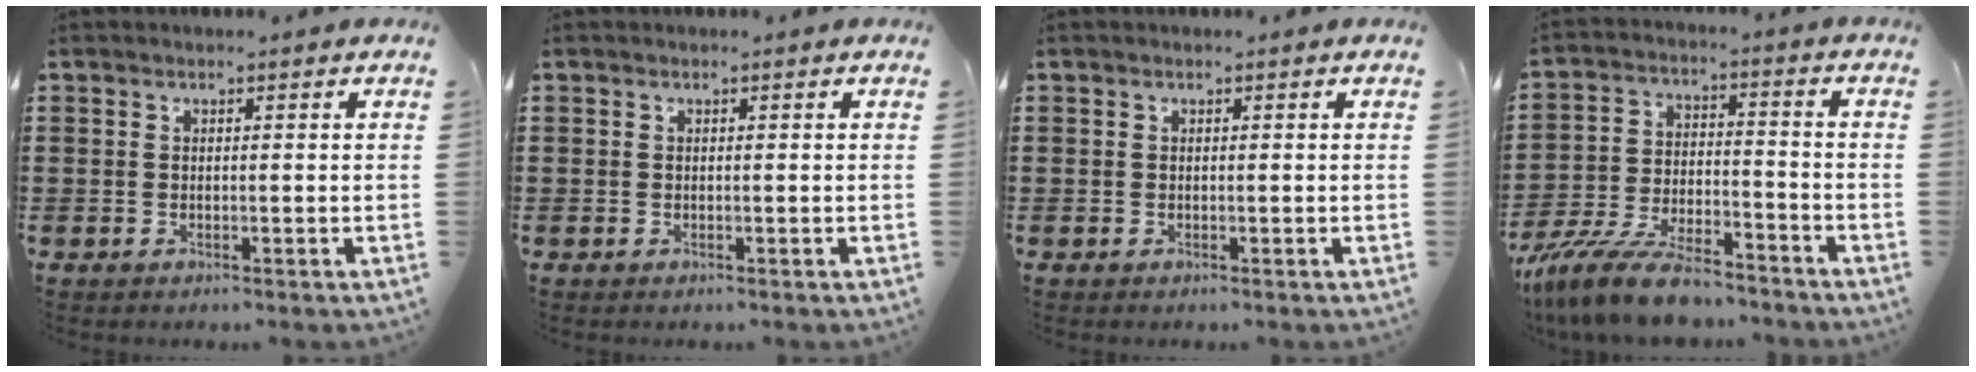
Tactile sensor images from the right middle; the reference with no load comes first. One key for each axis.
{"total": 0.0}
{"total": 0.0}
{"total": 9.6, "fx": -8.5, "fy": 1.8, "fz": 4.1, "tx": -0.084, "ty": 0.017, "tz": -0.165}